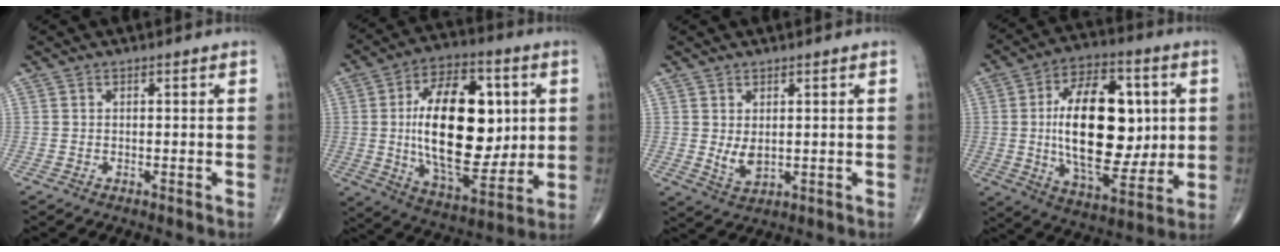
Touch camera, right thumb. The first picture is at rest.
{"total": 25.6, "force": [2.4, 13.4, 21.6], "torque": [-0.318, -0.017, 0.042]}
{"total": 3.6, "force": [0.5, 2.0, 2.9], "torque": [-0.048, -0.012, 0.019]}
{"total": 24.1, "force": [1.8, 12.7, 20.4], "torque": [-0.295, -0.013, 0.033]}